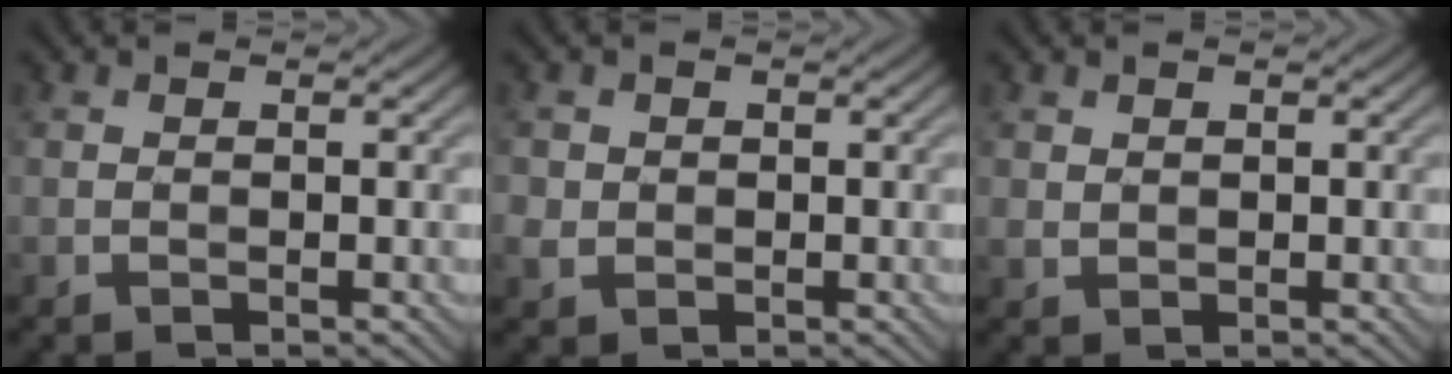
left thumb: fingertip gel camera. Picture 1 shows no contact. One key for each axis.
{"total": 2.1, "fx": 0.1, "fy": 2.0, "fz": 0.6, "tx": -0.025, "ty": -0.002, "tz": 0.000}
{"total": 1.2, "fx": 0.7, "fy": 0.9, "fz": 0.4, "tx": -0.015, "ty": -0.002, "tz": 0.016}